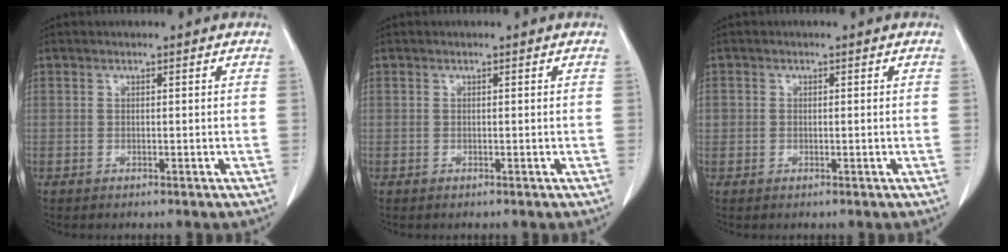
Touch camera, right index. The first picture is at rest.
{"total": 0.0}
{"total": 1.1, "force": [0.1, 1.1, 0.3], "torque": [-0.003, 0.010, 0.005]}